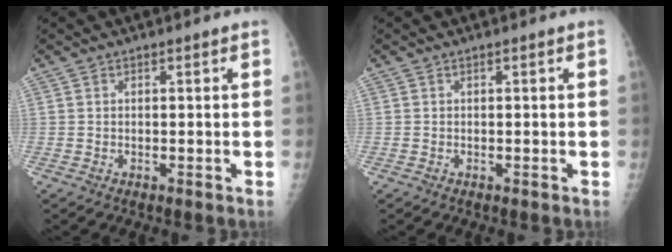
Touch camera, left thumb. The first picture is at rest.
{"total": 0.0}